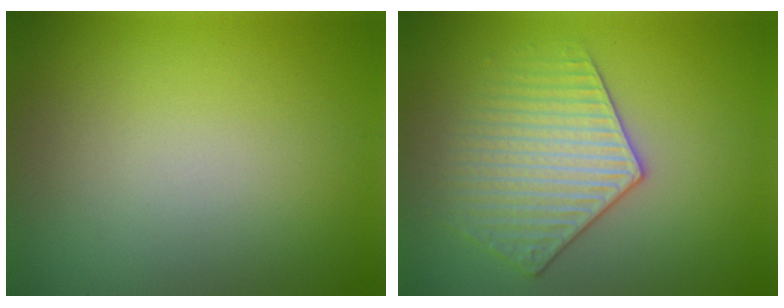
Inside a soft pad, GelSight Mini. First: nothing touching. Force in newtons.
{"total": 3.6, "press": 3.6, "slide": 0.1}